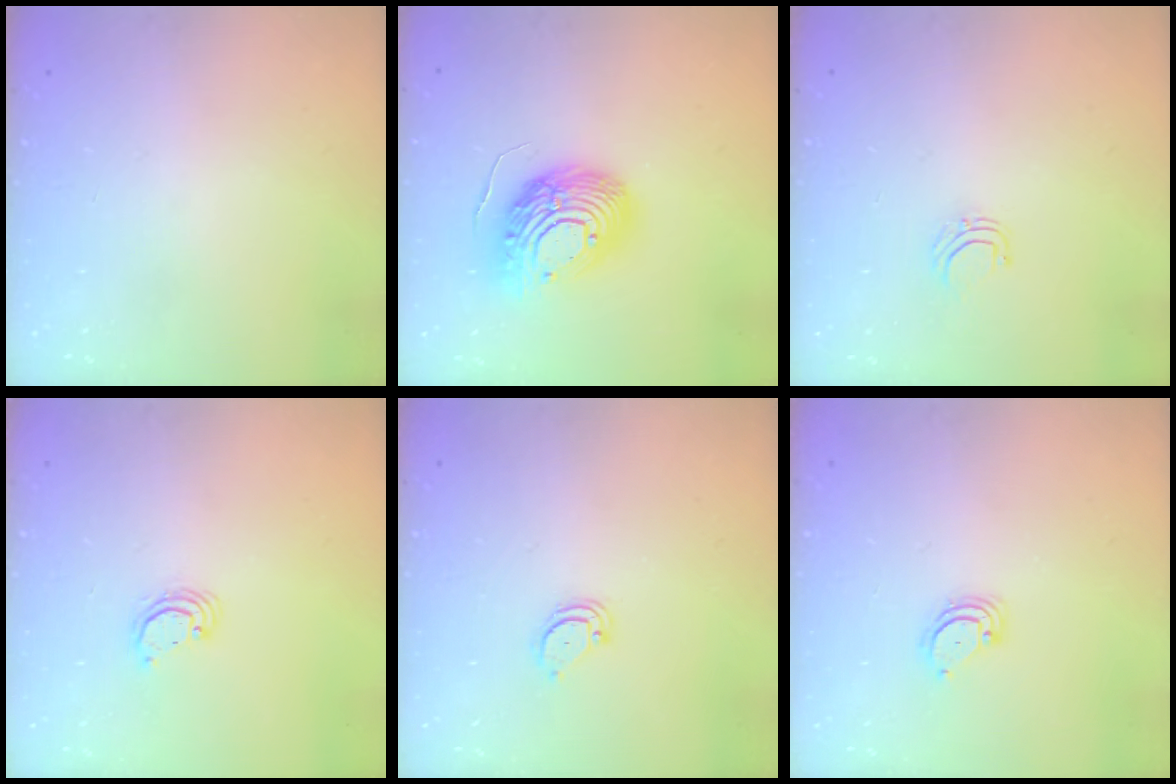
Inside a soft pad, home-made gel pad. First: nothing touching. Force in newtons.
{"total": 17.3, "press": 17.2, "slide": 1.6}
{"total": 3.8, "press": 3.8, "slide": 0.2}
{"total": 2.8, "press": 2.8, "slide": 0.2}
{"total": 2.4, "press": 2.4, "slide": 0.2}
{"total": 3.3, "press": 3.3, "slide": 0.3}